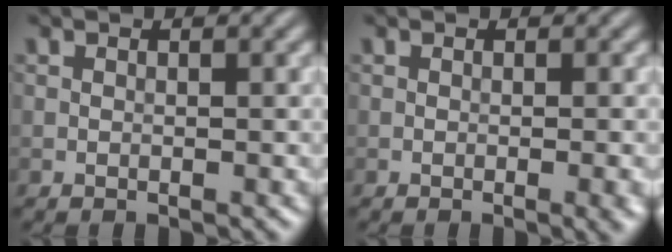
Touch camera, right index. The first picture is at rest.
{"total": 1.7, "force": [-0.4, 0.4, 1.6], "torque": [-0.017, -0.001, -0.006]}